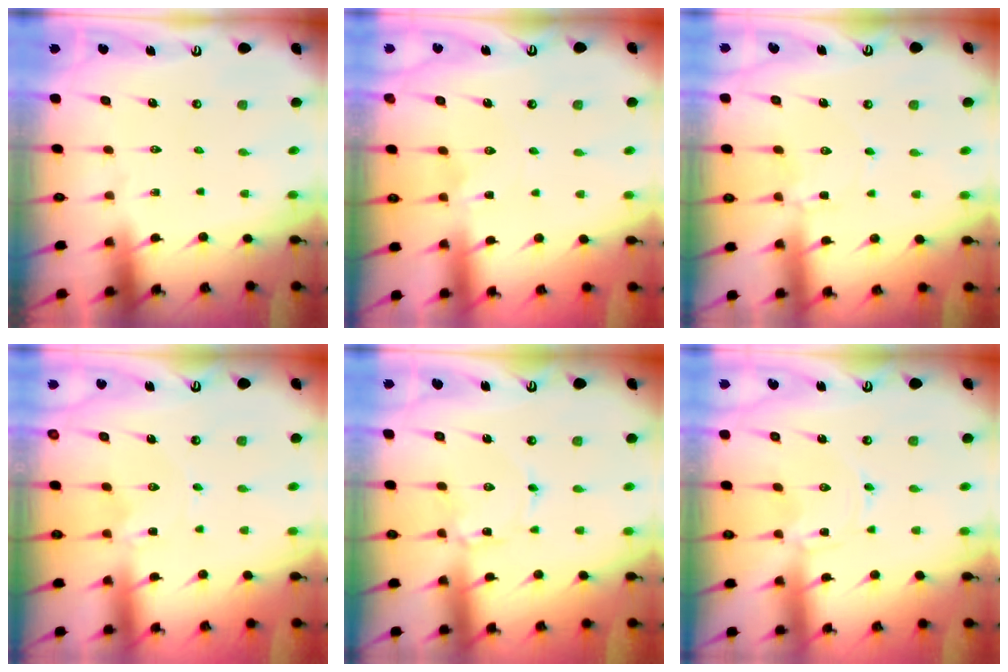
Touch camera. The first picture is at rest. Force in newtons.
{"total": 0.9, "press": 0.9, "slide": 0.1}
{"total": 2.0, "press": 2.0, "slide": 0.3}
{"total": 0.0}
{"total": 1.2, "press": 1.2, "slide": 0.1}
{"total": 0.7, "press": 0.7, "slide": 0.0}